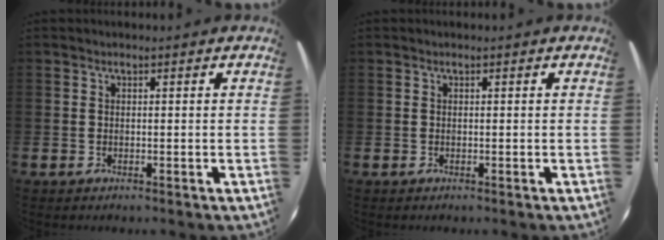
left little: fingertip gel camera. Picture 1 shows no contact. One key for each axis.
{"total": 0.0}